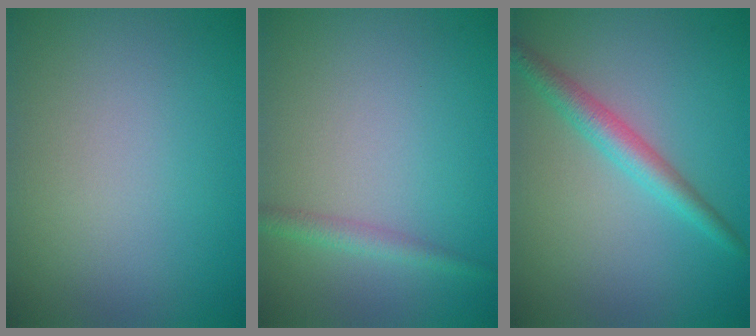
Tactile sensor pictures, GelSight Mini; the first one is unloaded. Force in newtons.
{"total": 1.7, "press": 1.7, "slide": 0.1}
{"total": 3.0, "press": 3.0, "slide": 0.0}